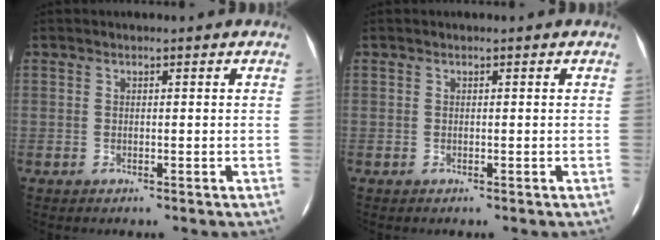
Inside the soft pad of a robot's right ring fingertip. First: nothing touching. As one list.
[{"total": 0.0}]